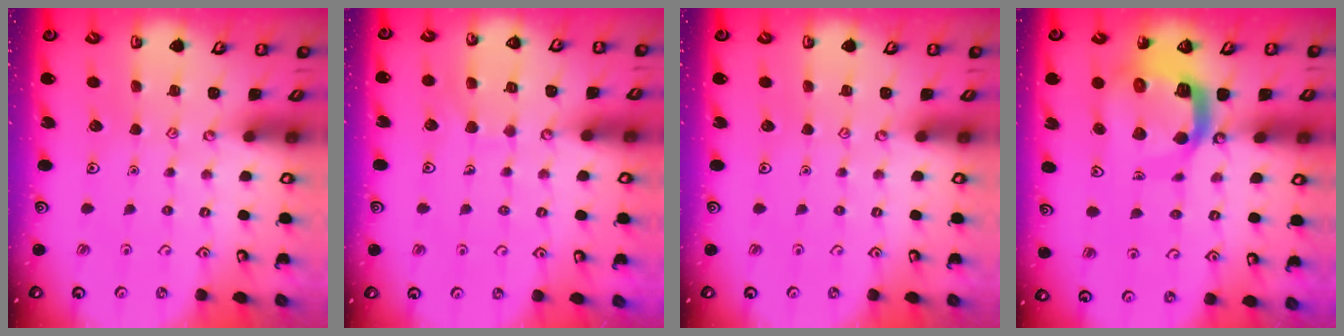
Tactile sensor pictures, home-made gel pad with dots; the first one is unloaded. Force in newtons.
{"total": 6.1, "press": 6.0, "slide": 0.5}
{"total": 0.0}
{"total": 13.6, "press": 13.5, "slide": 1.6}